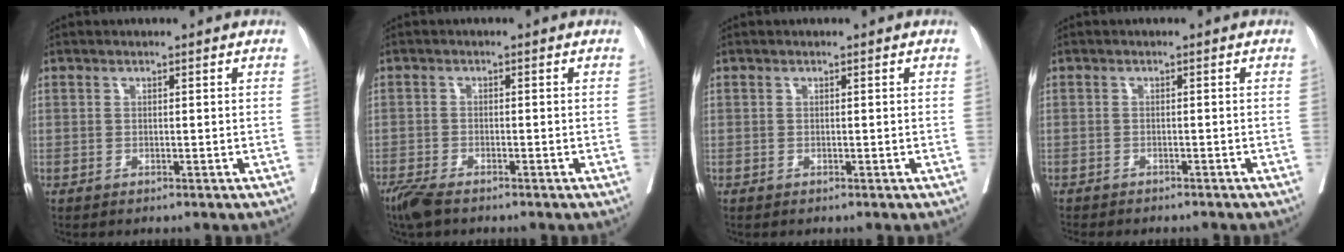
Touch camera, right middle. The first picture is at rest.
{"total": 3.7, "force": [-2.9, 0.8, 2.1], "torque": [-0.046, -0.010, -0.052]}
{"total": 0.0}
{"total": 7.1, "force": [-6.3, 1.6, 2.7], "torque": [-0.032, -0.005, -0.082]}